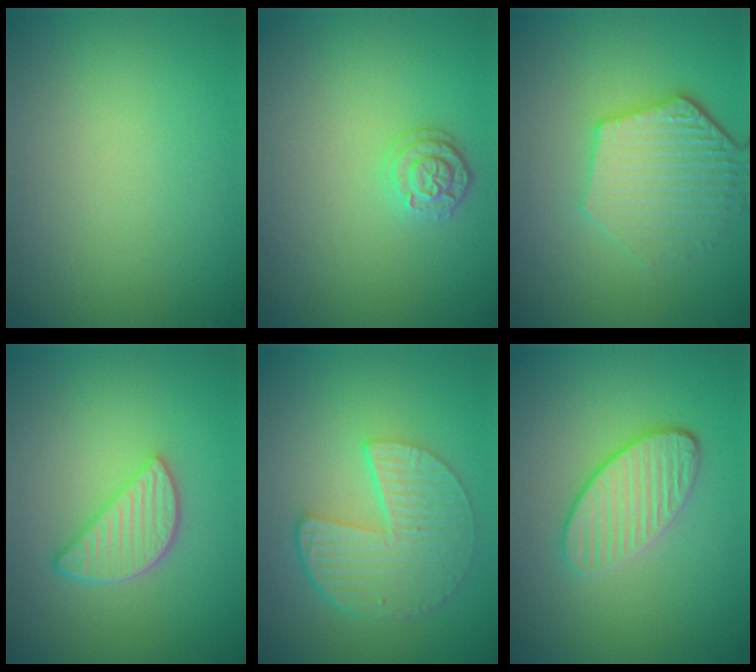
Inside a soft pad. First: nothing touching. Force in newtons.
{"total": 1.9, "press": 1.9, "slide": 0.3}
{"total": 5.5, "press": 4.3, "slide": 3.5}
{"total": 3.5, "press": 2.9, "slide": 2.0}
{"total": 5.9, "press": 4.3, "slide": 3.9}
{"total": 3.9, "press": 3.3, "slide": 2.0}